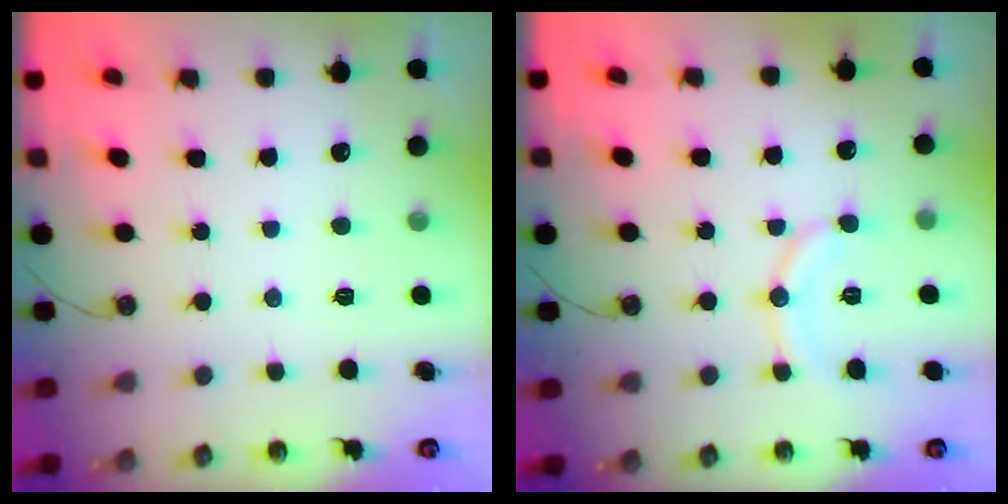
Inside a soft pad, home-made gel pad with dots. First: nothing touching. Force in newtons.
{"total": 8.8, "press": 8.7, "slide": 0.7}